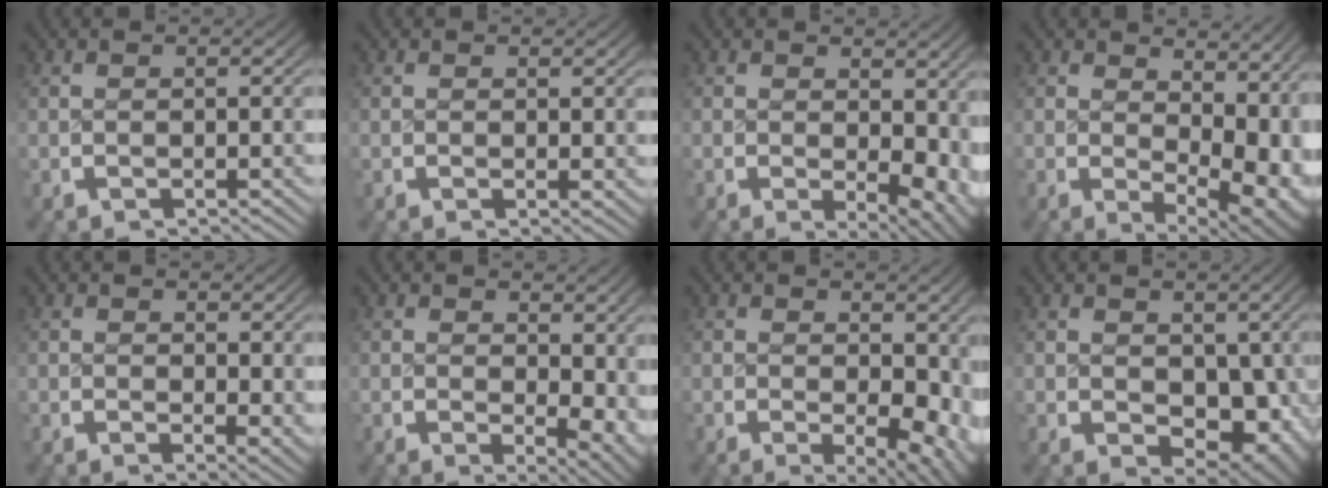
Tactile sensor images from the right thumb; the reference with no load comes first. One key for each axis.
{"total": 0.6, "fx": 0.4, "fy": 0.3, "fz": 0.4, "tx": 0.000, "ty": -0.003, "tz": 0.006}
{"total": 4.6, "fx": 0.3, "fy": 2.6, "fz": 3.8, "tx": -0.047, "ty": -0.021, "tz": 0.012}
{"total": 7.3, "fx": 0.5, "fy": 4.4, "fz": 5.8, "tx": -0.079, "ty": -0.036, "tz": 0.027}
{"total": 2.1, "fx": 0.6, "fy": 1.1, "fz": 1.8, "tx": -0.011, "ty": -0.007, "tz": 0.010}
{"total": 4.2, "fx": 0.5, "fy": 2.5, "fz": 3.4, "tx": -0.036, "ty": -0.021, "tz": 0.018}
{"total": 5.6, "fx": 0.0, "fy": 3.2, "fz": 4.5, "tx": -0.059, "ty": -0.023, "tz": 0.006}
{"total": 6.9, "fx": 0.1, "fy": 5.0, "fz": 4.8, "tx": -0.081, "ty": -0.041, "tz": 0.023}